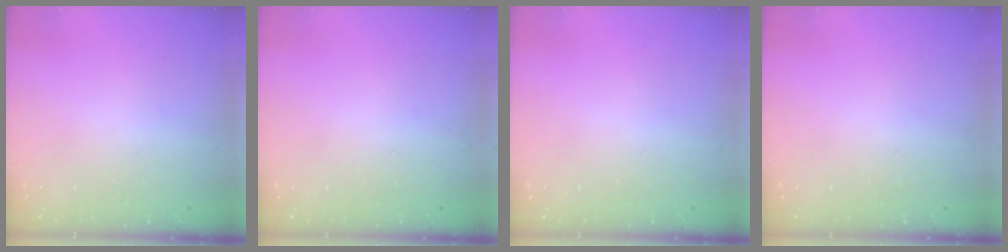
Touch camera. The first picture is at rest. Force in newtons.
{"total": 0.0}
{"total": 0.0}
{"total": 0.0}